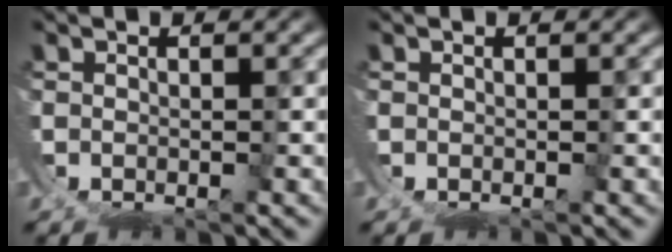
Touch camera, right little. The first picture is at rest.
{"total": 0.0}